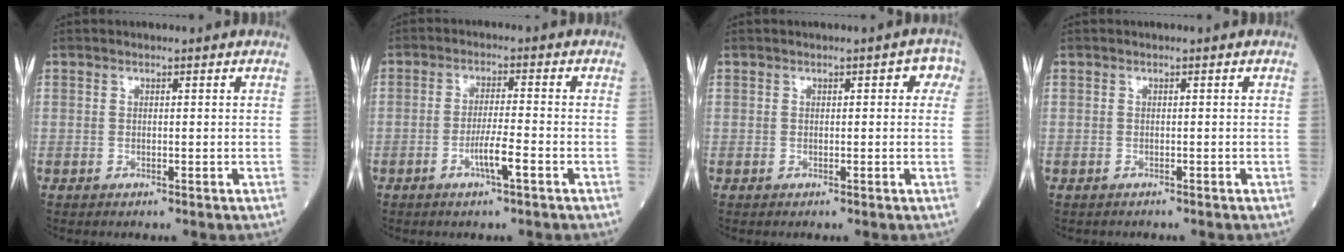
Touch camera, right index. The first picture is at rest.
{"total": 4.6, "force": [-2.0, -0.1, 4.1], "torque": [-0.077, -0.005, -0.039]}
{"total": 2.5, "force": [0.7, 1.3, 2.0], "torque": [-0.014, 0.020, 0.002]}
{"total": 0.6, "force": [-0.5, 0.3, -0.1], "torque": [-0.008, 0.002, -0.013]}